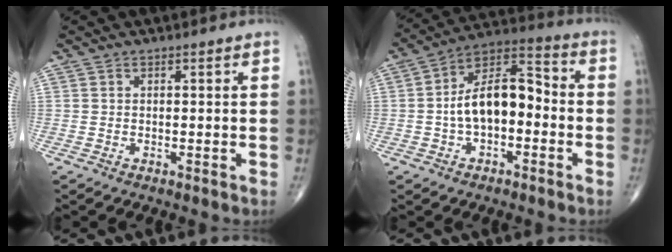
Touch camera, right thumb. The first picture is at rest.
{"total": 13.2, "force": [-1.6, 7.2, 10.9], "torque": [-0.175, 0.047, -0.038]}